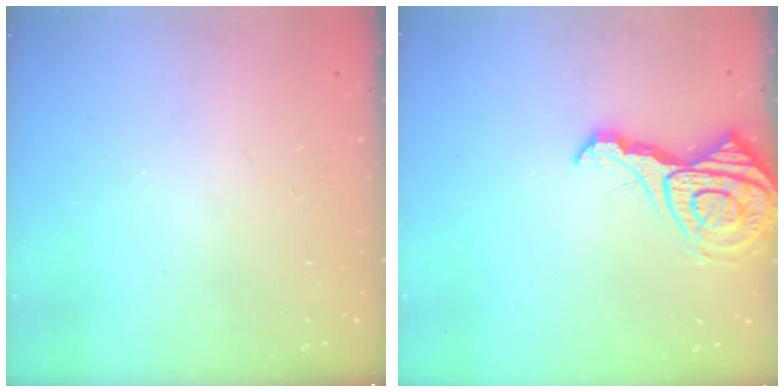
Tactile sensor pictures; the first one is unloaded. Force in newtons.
{"total": 12.8, "press": 12.8, "slide": 1.0}